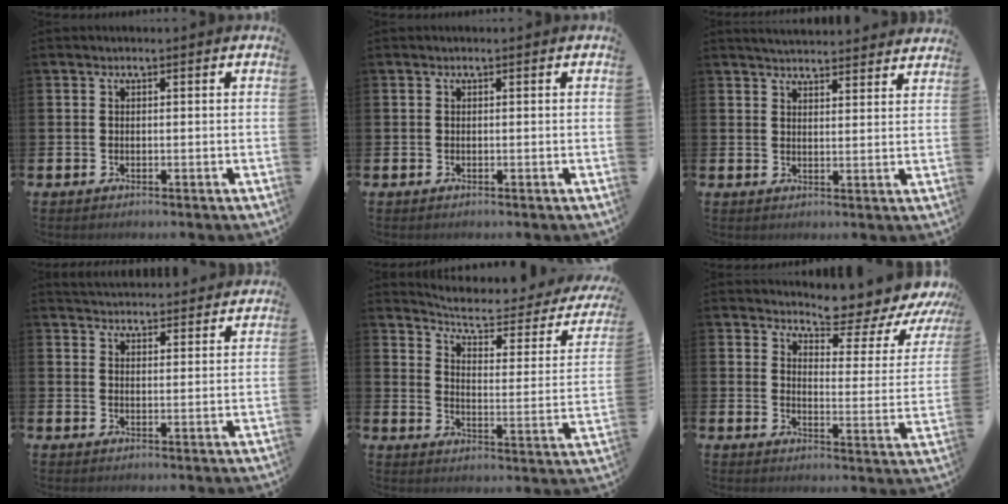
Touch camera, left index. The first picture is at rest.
{"total": 0.0}
{"total": 4.3, "force": [4.3, 0.3, 0.3], "torque": [-0.013, -0.024, 0.079]}
{"total": 4.3, "force": [4.3, 0.5, -0.1], "torque": [-0.008, -0.026, 0.079]}
{"total": 6.2, "force": [5.1, 1.6, 3.0], "torque": [-0.074, -0.038, 0.079]}
{"total": 6.1, "force": [5.8, 1.0, 1.5], "torque": [-0.042, -0.056, 0.092]}